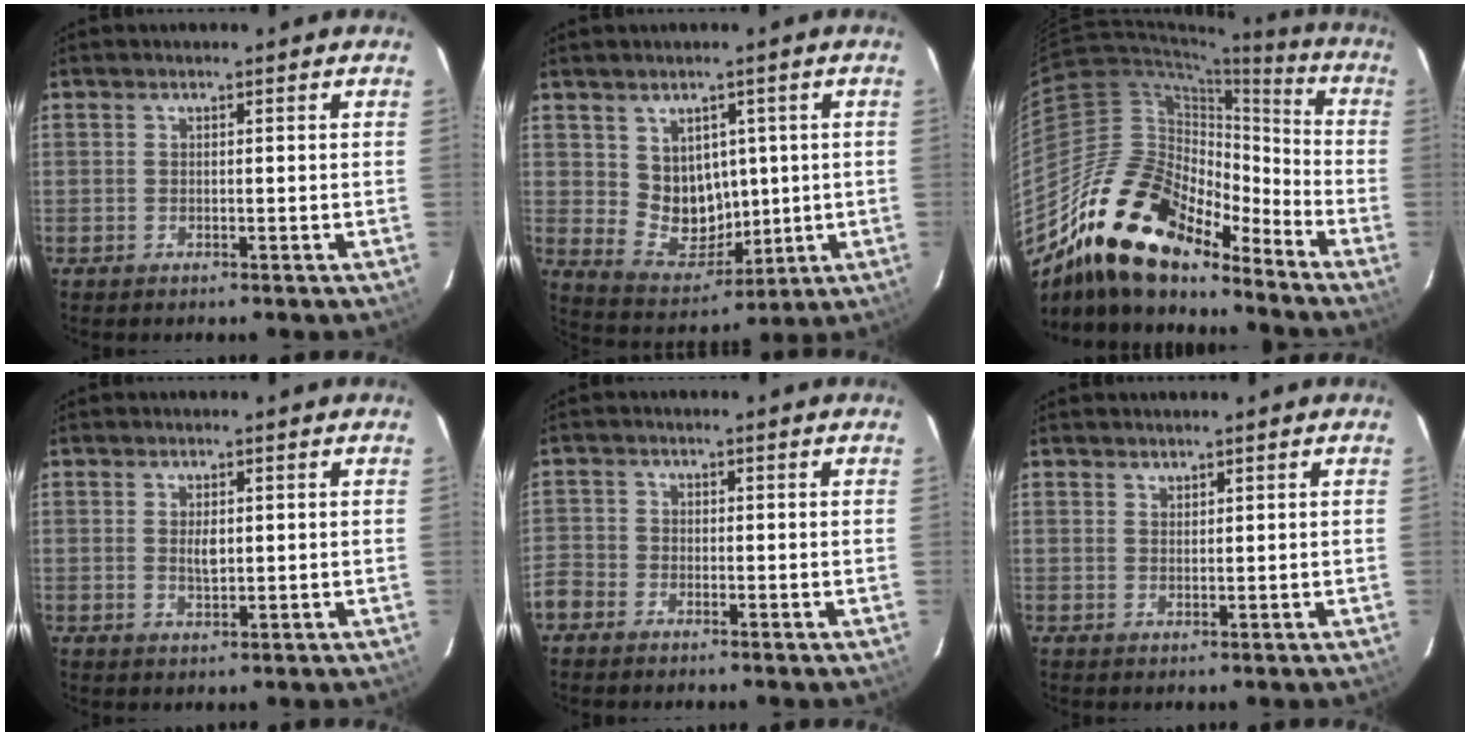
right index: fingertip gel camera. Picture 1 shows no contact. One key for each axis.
{"total": 9.0, "fx": 1.9, "fy": 7.8, "fz": 4.1, "tx": -0.075, "ty": -0.004, "tz": 0.057}
{"total": 21.9, "fx": -16.8, "fy": 8.4, "fz": 11.2, "tx": -0.201, "ty": -0.005, "tz": -0.306}
{"total": 2.5, "fx": 0.3, "fy": 1.3, "fz": 2.1, "tx": -0.037, "ty": -0.001, "tz": 0.006}
{"total": 5.8, "fx": -3.5, "fy": 4.4, "fz": 1.4, "tx": -0.051, "ty": 0.005, "tz": -0.077}
{"total": 1.0, "fx": 0.9, "fy": 0.4, "fz": 0.0, "tx": 0.000, "ty": 0.001, "tz": 0.017}